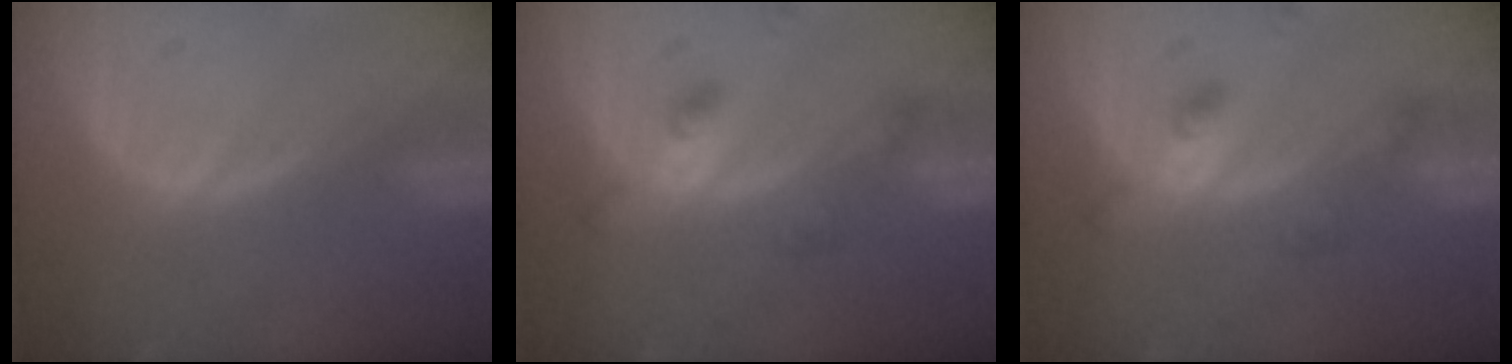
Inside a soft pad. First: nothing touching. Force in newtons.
{"total": 4.4, "press": 4.0, "slide": 2.0}
{"total": 4.4, "press": 4.0, "slide": 2.0}